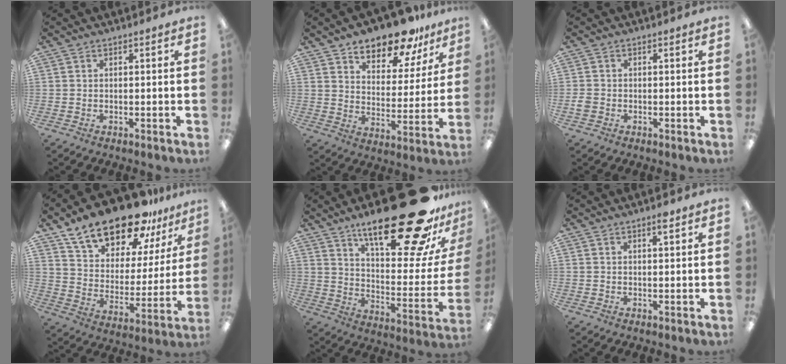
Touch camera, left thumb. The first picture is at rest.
{"total": 13.9, "force": [11.9, 5.2, 5.1], "torque": [-0.075, -0.086, 0.208]}
{"total": 1.9, "force": [-0.5, 1.5, 0.9], "torque": [-0.014, 0.004, -0.009]}
{"total": 20.8, "force": [16.8, 8.2, 9.1], "torque": [-0.163, -0.112, 0.296]}
{"total": 31.7, "force": [21.1, 9.9, 21.5], "torque": [-0.282, -0.146, 0.339]}
{"total": 2.2, "force": [1.6, 0.4, 1.5], "torque": [-0.023, -0.001, 0.026]}